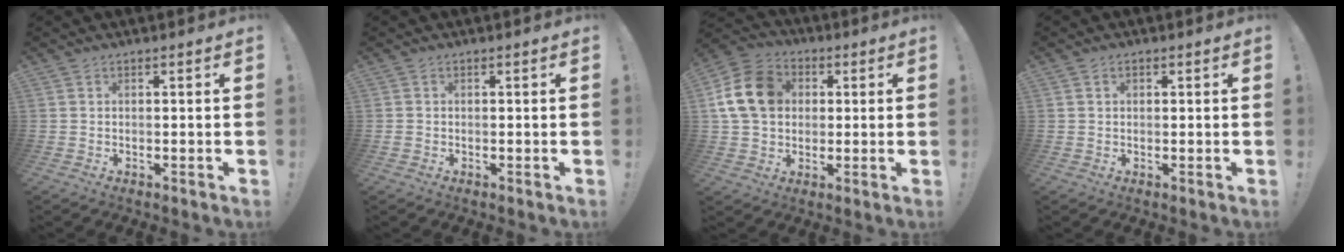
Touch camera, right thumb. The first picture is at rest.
{"total": 0.6, "force": [-0.3, 0.5, 0.1], "torque": [-0.002, 0.003, -0.006]}
{"total": 15.8, "force": [2.8, 12.6, 9.0], "torque": [-0.156, 0.008, 0.060]}
{"total": 1.0, "force": [0.3, 0.8, 0.4], "torque": [-0.007, 0.003, 0.006]}